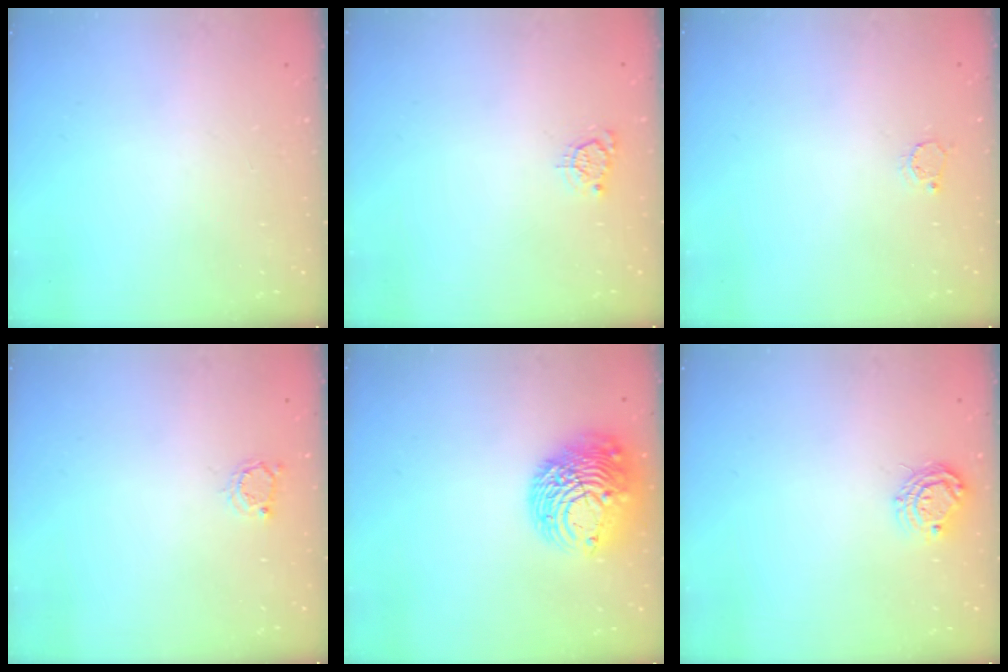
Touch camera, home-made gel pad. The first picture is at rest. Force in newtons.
{"total": 3.5, "press": 3.5, "slide": 0.4}
{"total": 2.6, "press": 2.6, "slide": 0.3}
{"total": 2.5, "press": 2.5, "slide": 0.3}
{"total": 12.8, "press": 12.8, "slide": 1.5}
{"total": 7.7, "press": 7.7, "slide": 0.4}